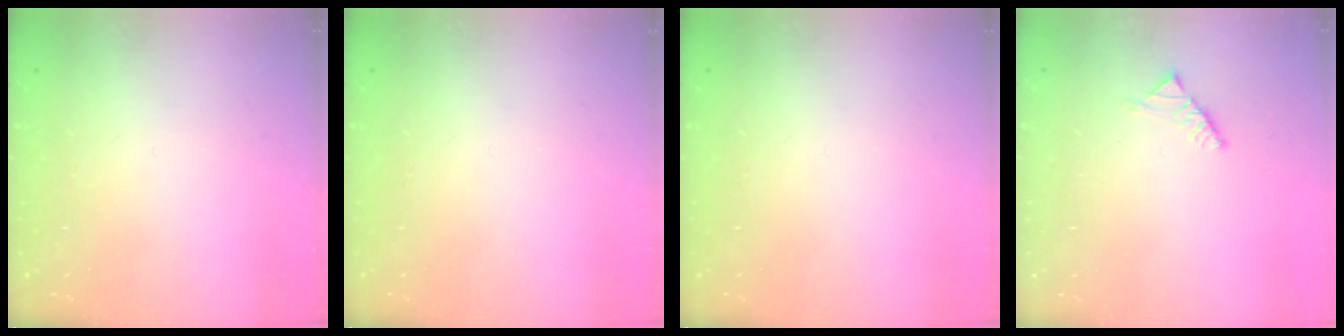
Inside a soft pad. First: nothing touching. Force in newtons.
{"total": 0.0}
{"total": 0.0}
{"total": 2.6, "press": 2.5, "slide": 0.8}